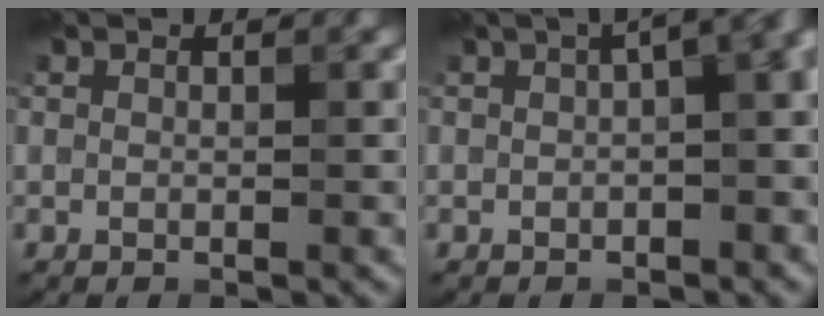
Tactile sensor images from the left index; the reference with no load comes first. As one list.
[{"total": 7.8, "force": [1.1, 3.5, 6.9], "torque": [-0.030, 0.031, -0.003]}]